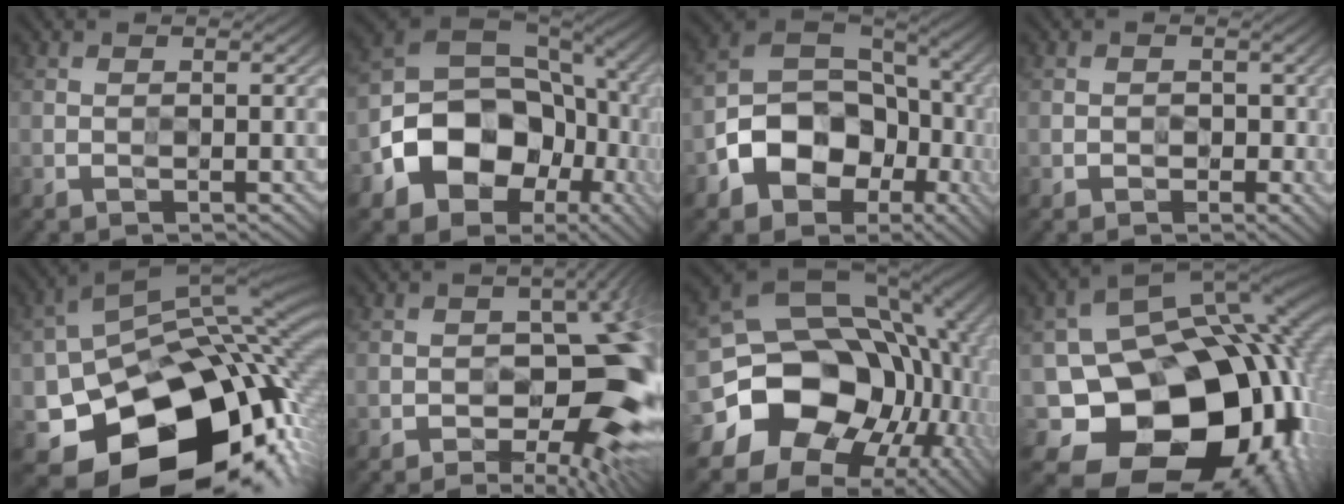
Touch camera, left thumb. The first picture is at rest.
{"total": 16.9, "force": [-5.1, 13.1, 9.5], "torque": [-0.196, -0.051, -0.079]}
{"total": 13.7, "force": [-4.6, 9.9, 8.2], "torque": [-0.158, -0.038, -0.088]}
{"total": 1.1, "force": [-0.2, 1.1, 0.2], "torque": [0.000, -0.004, -0.005]}
{"total": 18.4, "force": [-7.3, 12.5, 11.4], "torque": [-0.185, -0.043, -0.110]}
{"total": 13.2, "force": [-4.3, 6.0, 10.9], "torque": [-0.109, -0.002, -0.057]}
{"total": 20.1, "force": [-5.0, 16.0, 11.1], "torque": [-0.216, -0.039, -0.064]}
{"total": 20.0, "force": [-4.4, 14.8, 12.7], "torque": [-0.217, -0.060, -0.046]}